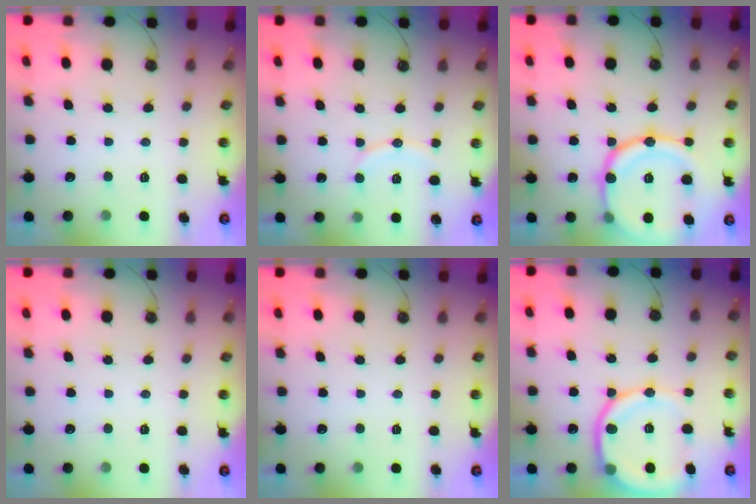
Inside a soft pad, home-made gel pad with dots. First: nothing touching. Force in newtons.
{"total": 9.5, "press": 9.4, "slide": 0.9}
{"total": 21.3, "press": 21.0, "slide": 3.8}
{"total": 0.0}
{"total": 0.0}
{"total": 14.2, "press": 14.2, "slide": 1.3}